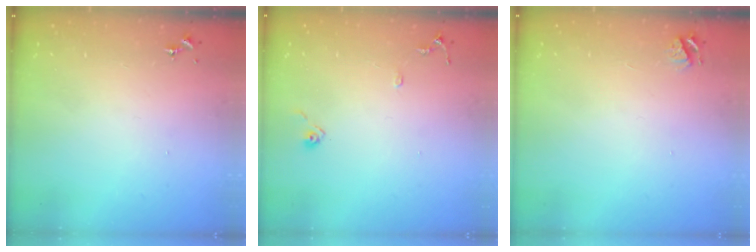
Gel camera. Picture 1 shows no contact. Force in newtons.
{"total": 8.0, "press": 8.0, "slide": 0.8}
{"total": 3.9, "press": 3.9, "slide": 0.4}